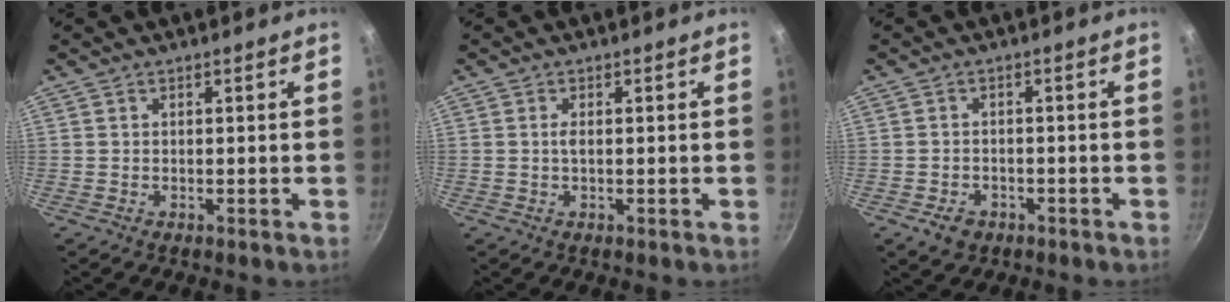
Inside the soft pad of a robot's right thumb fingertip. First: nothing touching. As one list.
[{"total": 1.1, "force": [0.1, 0.4, 1.0], "torque": [-0.020, 0.001, -0.001]}, {"total": 3.9, "force": [-2.0, 2.9, 1.7], "torque": [-0.025, 0.016, -0.023]}]